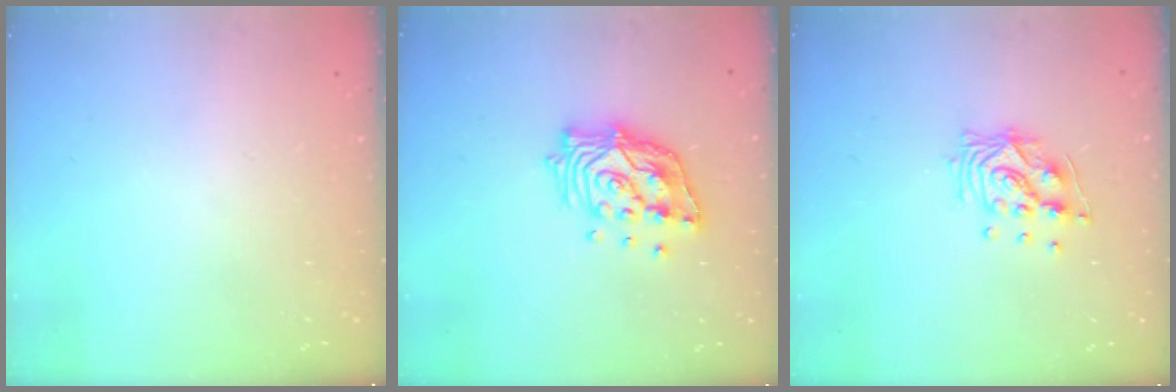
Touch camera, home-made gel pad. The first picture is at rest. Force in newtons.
{"total": 14.8, "press": 14.7, "slide": 1.9}
{"total": 10.2, "press": 10.2, "slide": 1.2}